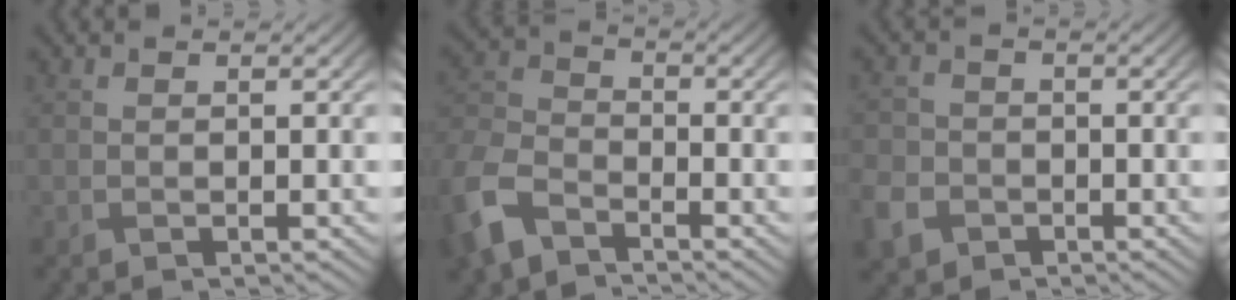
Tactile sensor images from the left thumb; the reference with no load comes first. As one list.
[{"total": 9.0, "force": [-5.9, 5.0, 4.6], "torque": [-0.125, -0.018, -0.136]}, {"total": 4.5, "force": [-2.5, 3.4, 1.6], "torque": [-0.054, -0.007, -0.058]}]